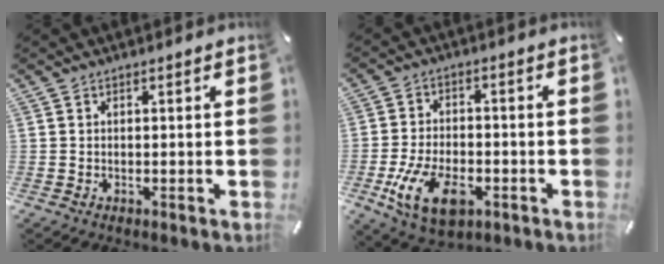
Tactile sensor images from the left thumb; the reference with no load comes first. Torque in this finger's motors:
{"motor_torque": [0.55, 1.00, 0.10, 0.02, 0.00]}